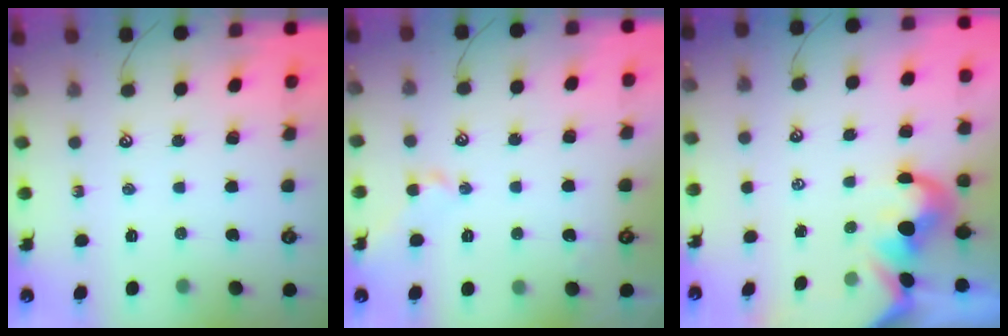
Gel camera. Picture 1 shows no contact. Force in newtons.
{"total": 0.6, "press": 0.6, "slide": 0.1}
{"total": 3.0, "press": 2.8, "slide": 1.0}